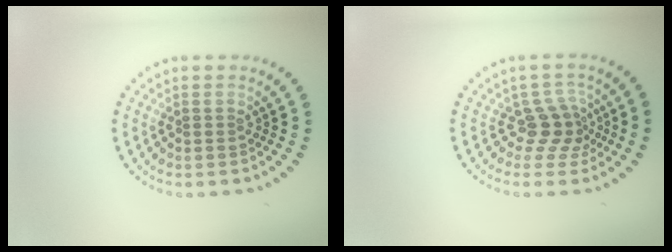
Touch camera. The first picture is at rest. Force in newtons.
{"total": 2.6, "press": 1.9, "slide": 1.8}